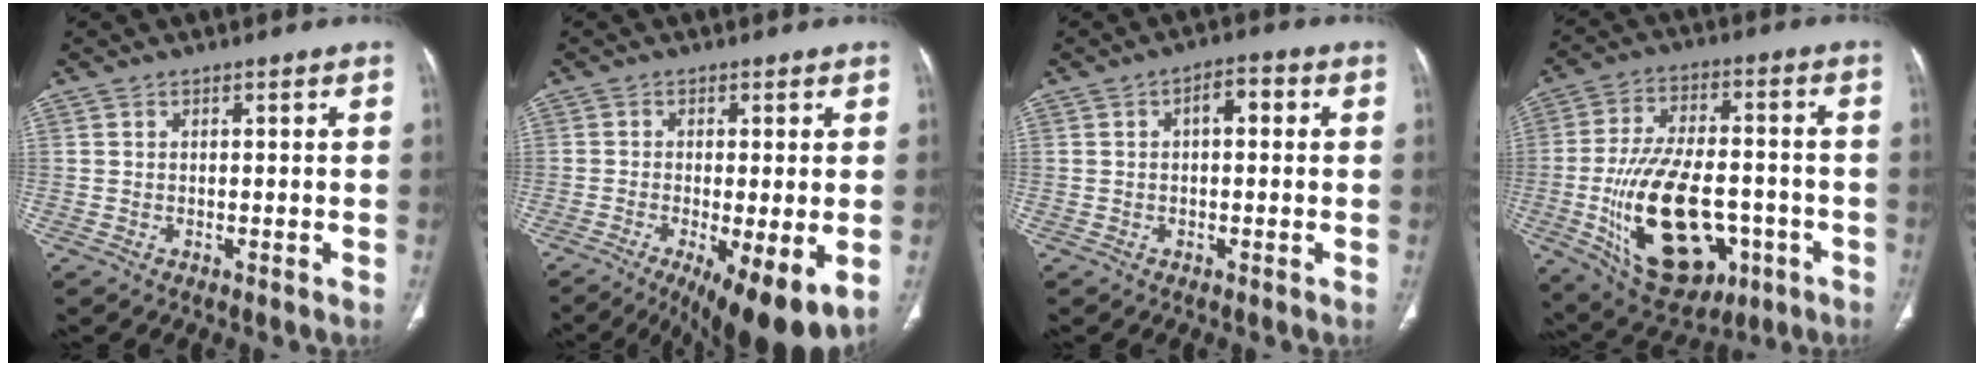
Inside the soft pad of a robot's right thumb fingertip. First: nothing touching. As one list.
[{"total": 13.1, "force": [-4.9, 3.6, 11.6], "torque": [-0.165, -0.020, -0.069]}, {"total": 3.9, "force": [0.7, 2.0, 3.3], "torque": [-0.045, 0.014, 0.005]}, {"total": 23.0, "force": [-6.1, 12.9, 18.0], "torque": [-0.299, 0.017, -0.073]}]